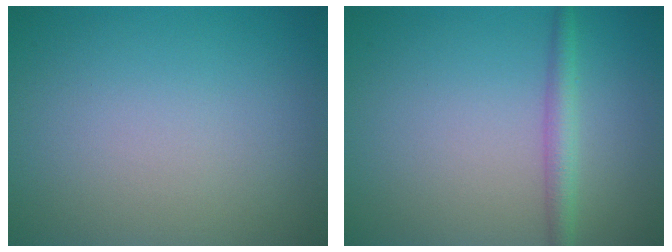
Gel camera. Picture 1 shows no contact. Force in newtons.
{"total": 2.2, "press": 2.2, "slide": 0.1}